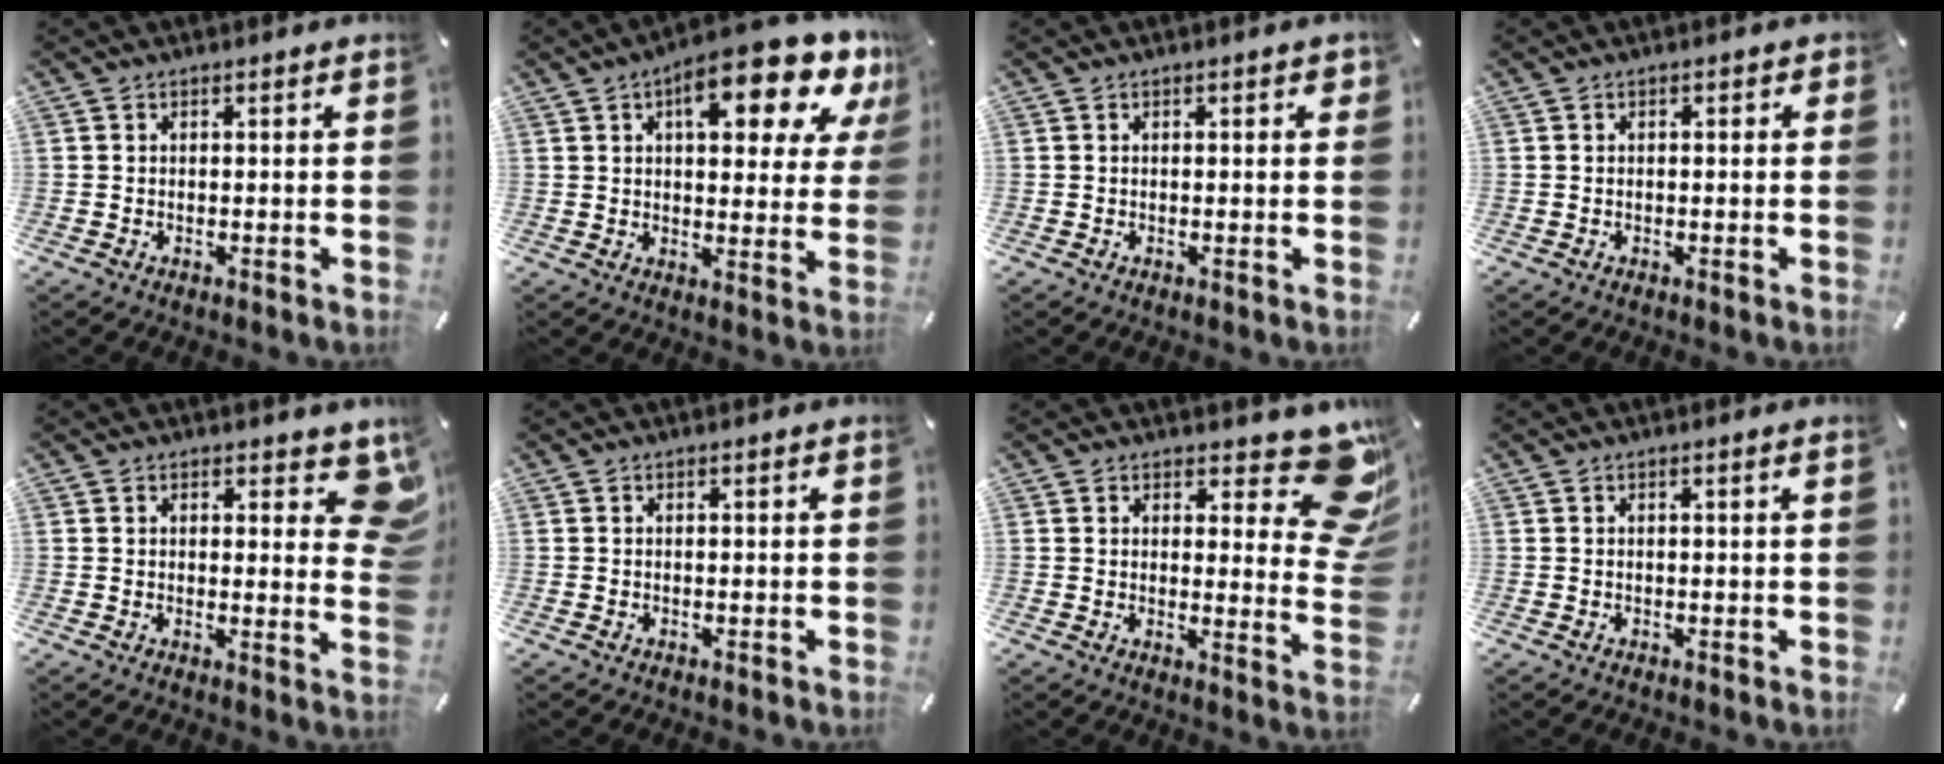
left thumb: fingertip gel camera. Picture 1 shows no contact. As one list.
[{"total": 17.1, "force": [9.1, 7.1, 12.7], "torque": [-0.162, -0.049, 0.141]}, {"total": 0.8, "force": [0.2, 0.4, 0.7], "torque": [-0.005, 0.001, -0.001]}, {"total": 0.6, "force": [-0.2, 0.4, 0.4], "torque": [-0.007, 0.002, -0.004]}, {"total": 7.4, "force": [3.6, 3.6, 5.4], "torque": [-0.051, -0.023, 0.058]}, {"total": 0.0}, {"total": 14.8, "force": [8.0, 6.1, 10.9], "torque": [-0.125, -0.069, 0.141]}, {"total": 0.6, "force": [0.2, -0.1, 0.6], "torque": [-0.009, 0.000, 0.002]}]